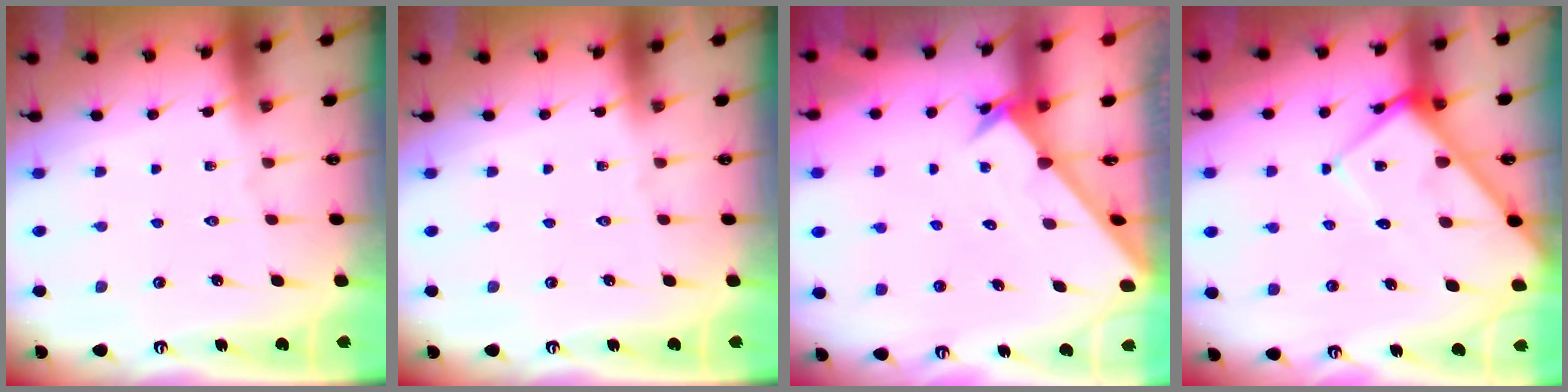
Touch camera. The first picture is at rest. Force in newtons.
{"total": 0.0}
{"total": 2.6, "press": 2.6, "slide": 0.2}
{"total": 9.4, "press": 9.3, "slide": 0.7}